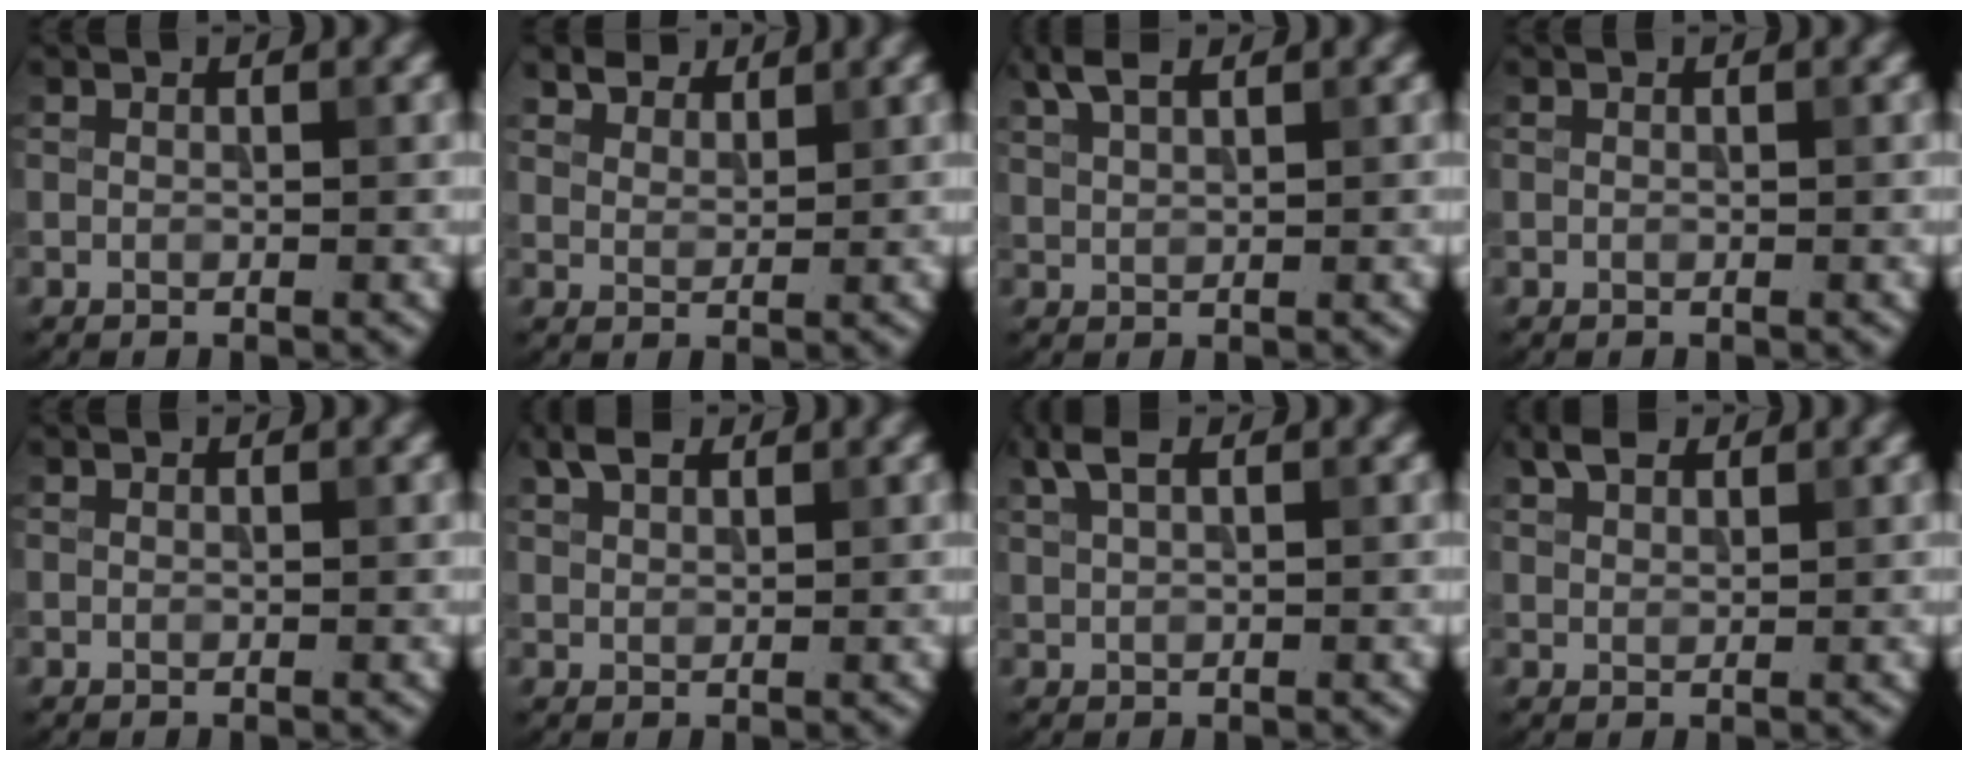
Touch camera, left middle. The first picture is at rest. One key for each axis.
{"total": 3.6, "fx": 3.1, "fy": 1.5, "fz": 0.9, "tx": -0.029, "ty": -0.014, "tz": 0.068}
{"total": 3.0, "fx": 2.1, "fy": 1.0, "fz": 1.8, "tx": -0.041, "ty": 0.010, "tz": 0.045}
{"total": 0.0}
{"total": 0.0}
{"total": 2.6, "fx": 1.9, "fy": 1.3, "fz": 1.4, "tx": -0.030, "ty": 0.010, "tz": 0.040}
{"total": 2.4, "fx": 1.5, "fy": 0.9, "fz": 1.7, "tx": -0.039, "ty": 0.005, "tz": 0.030}
{"total": 2.4, "fx": 1.8, "fy": 1.2, "fz": 1.1, "tx": -0.023, "ty": 0.008, "tz": 0.037}